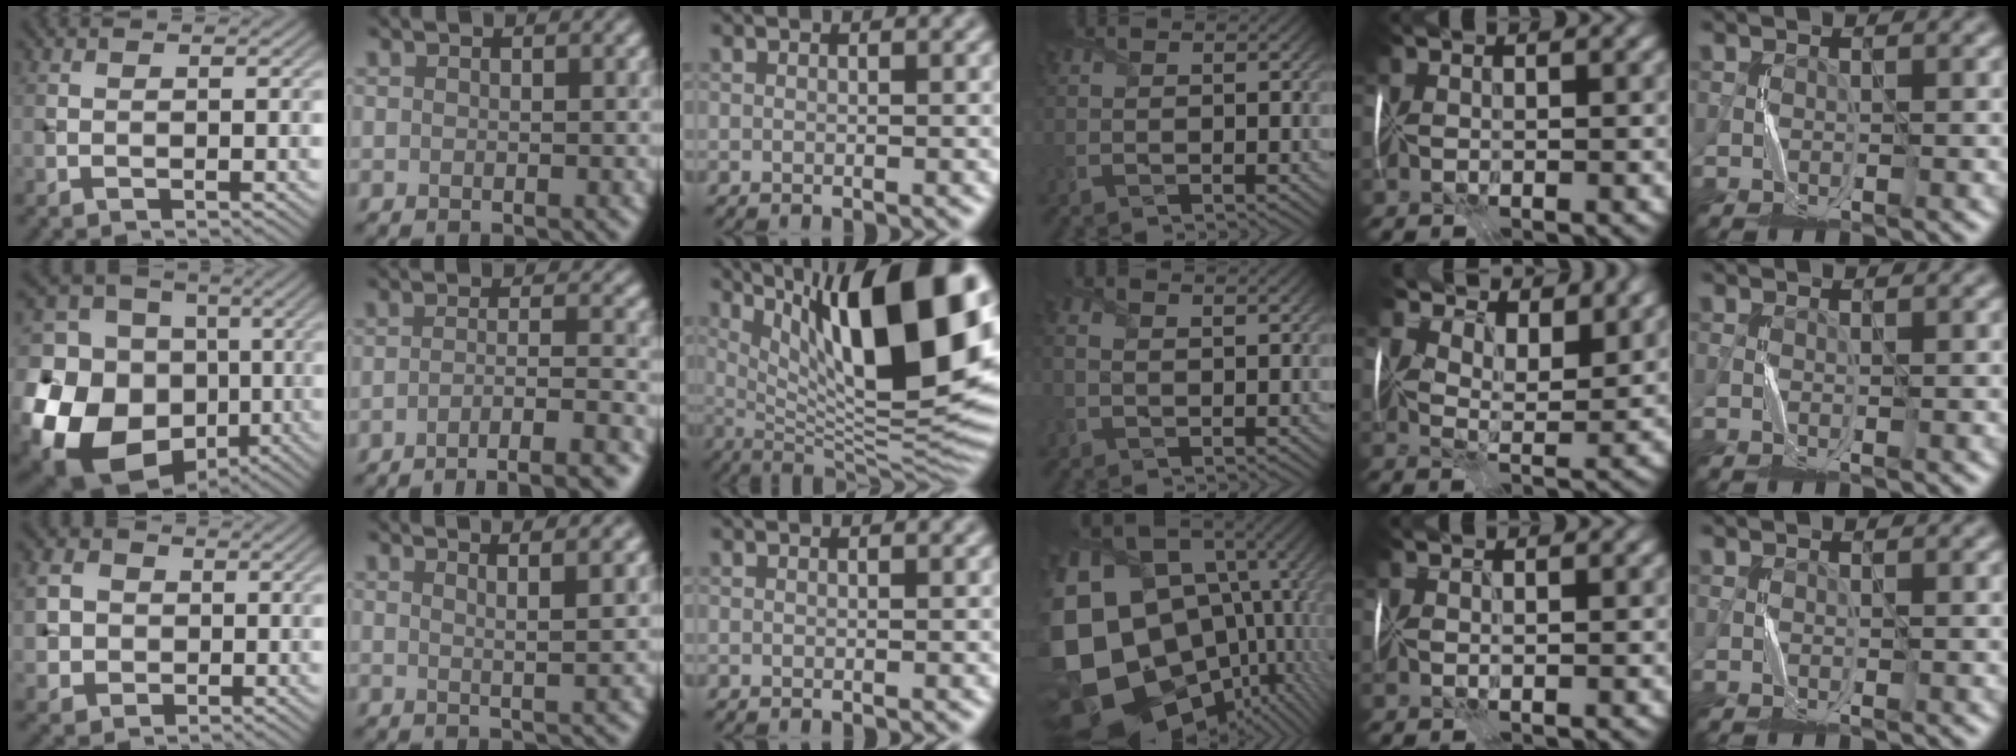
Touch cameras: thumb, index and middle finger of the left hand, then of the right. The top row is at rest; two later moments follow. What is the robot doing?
{"motion": "fold", "object": "memory foam"}